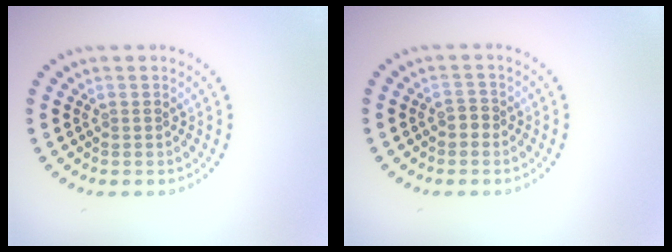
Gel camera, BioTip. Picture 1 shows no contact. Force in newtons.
{"total": 1.0, "press": 0.9, "slide": 0.4}